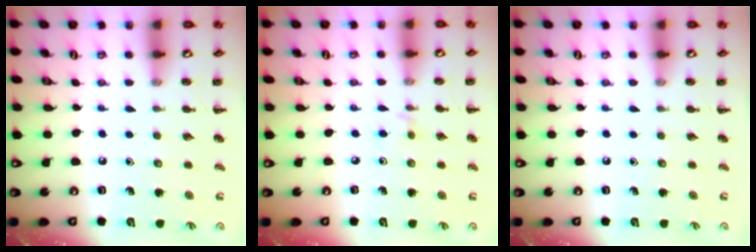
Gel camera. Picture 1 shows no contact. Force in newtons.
{"total": 2.2, "press": 2.0, "slide": 0.8}
{"total": 0.0}